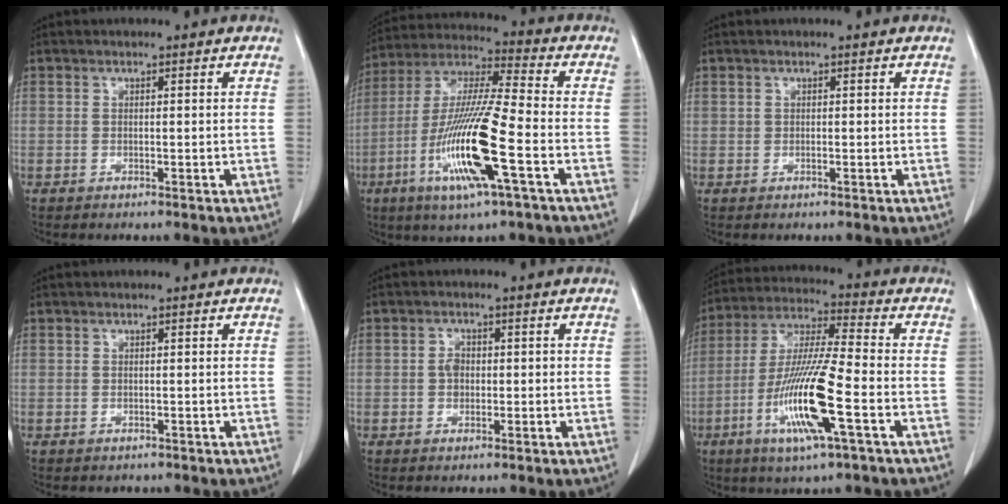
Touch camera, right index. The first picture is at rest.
{"total": 16.8, "force": [-5.6, 0.7, 15.9], "torque": [-0.323, -0.018, -0.108]}
{"total": 0.0}
{"total": 0.7, "force": [-0.3, 0.6, 0.0], "torque": [-0.004, 0.004, -0.002]}
{"total": 2.3, "force": [-0.1, 1.8, 1.5], "torque": [-0.023, 0.008, -0.003]}
{"total": 15.0, "force": [-5.1, 0.6, 14.1], "torque": [-0.286, -0.016, -0.099]}